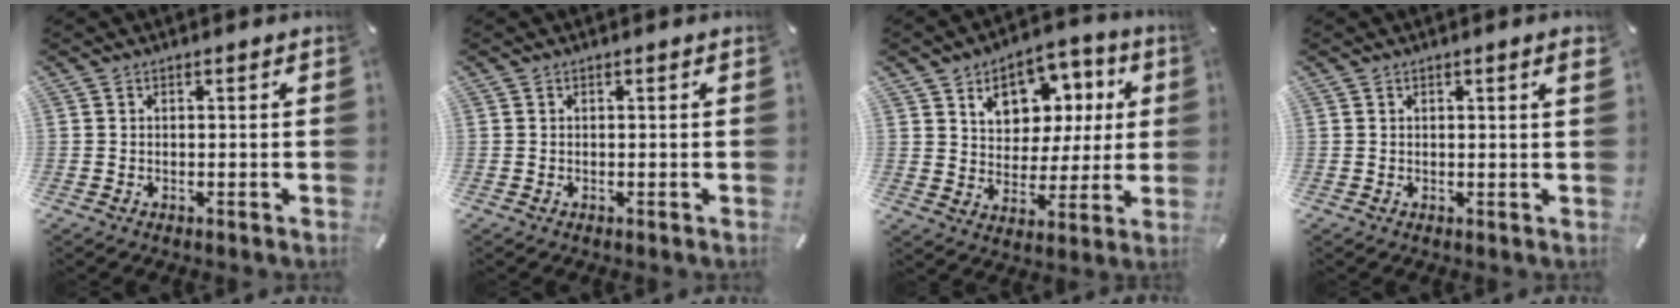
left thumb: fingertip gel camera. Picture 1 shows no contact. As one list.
[{"total": 0.0}, {"total": 11.6, "force": [5.1, 9.4, 4.5], "torque": [-0.071, -0.030, 0.095]}, {"total": 1.7, "force": [0.6, 0.2, 1.5], "torque": [-0.031, 0.002, 0.010]}]